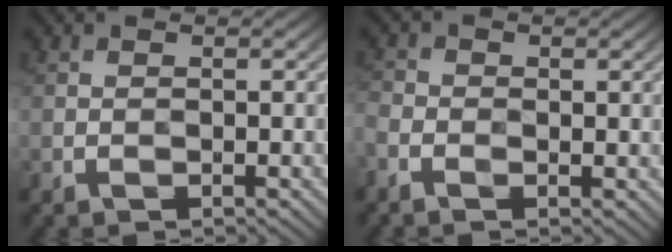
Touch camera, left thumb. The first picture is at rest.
{"total": 2.5, "force": [-1.1, 1.7, 1.5], "torque": [-0.042, -0.003, -0.031]}